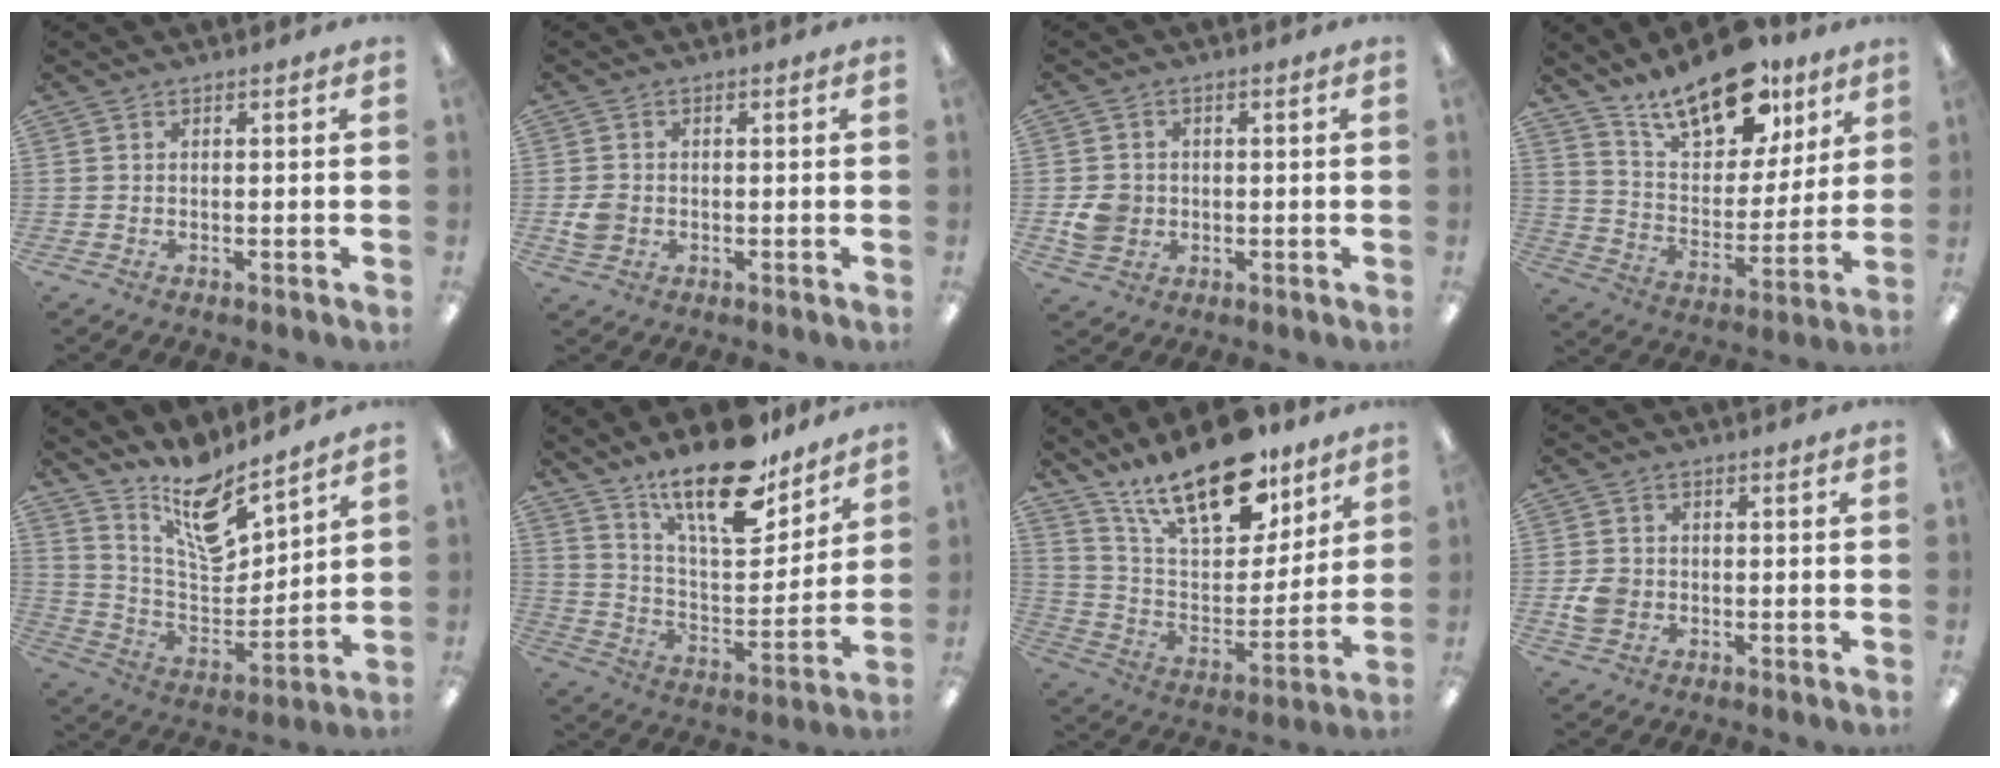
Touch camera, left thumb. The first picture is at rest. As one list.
[{"total": 3.2, "force": [-0.7, 2.7, 1.5], "torque": [-0.016, 0.003, -0.013]}, {"total": 5.4, "force": [-0.6, 4.9, 2.3], "torque": [-0.033, 0.004, -0.009]}, {"total": 19.4, "force": [14.1, 9.0, 10.0], "torque": [-0.163, -0.081, 0.246]}, {"total": 15.0, "force": [12.1, 4.8, 7.5], "torque": [-0.137, -0.088, 0.212]}, {"total": 20.4, "force": [15.4, 7.0, 11.5], "torque": [-0.189, -0.100, 0.261]}, {"total": 21.7, "force": [15.7, 8.9, 12.1], "torque": [-0.208, -0.097, 0.276]}, {"total": 4.3, "force": [-0.9, 3.7, 2.1], "torque": [-0.034, 0.002, -0.017]}]